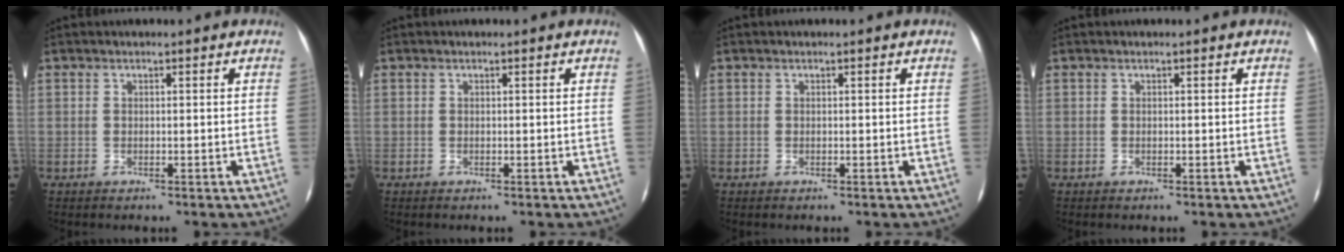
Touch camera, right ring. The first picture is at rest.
{"total": 0.0}
{"total": 0.0}
{"total": 0.0}